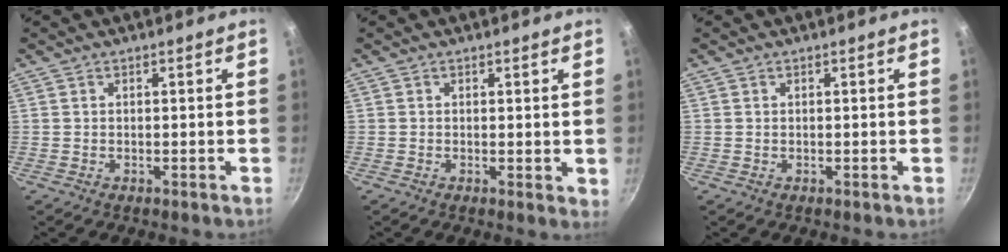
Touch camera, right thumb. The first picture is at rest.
{"total": 1.5, "force": [0.5, 0.8, 1.2], "torque": [-0.015, -0.003, 0.005]}
{"total": 0.0}